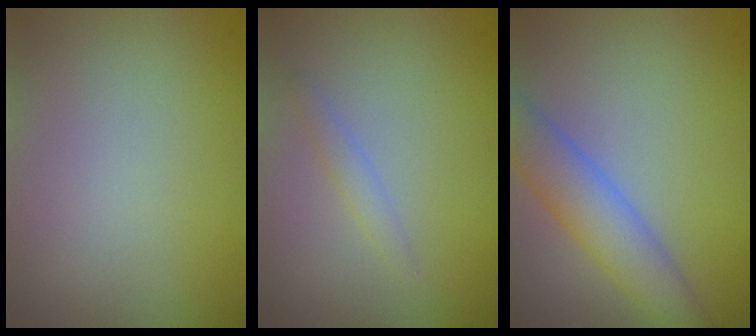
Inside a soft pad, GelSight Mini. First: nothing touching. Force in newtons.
{"total": 1.1, "press": 1.1, "slide": 0.2}
{"total": 4.6, "press": 4.6, "slide": 0.2}